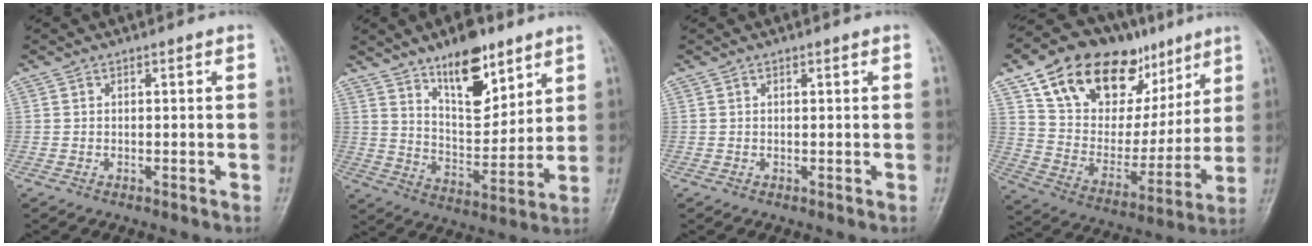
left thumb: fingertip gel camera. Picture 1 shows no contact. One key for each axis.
{"total": 13.8, "fx": 8.8, "fy": 6.0, "fz": 8.7, "tx": -0.102, "ty": -0.062, "tz": 0.152}
{"total": 0.7, "fx": 0.3, "fy": 0.2, "fz": 0.6, "tx": -0.011, "ty": 0.002, "tz": 0.004}
{"total": 26.1, "fx": 14.1, "fy": 15.3, "fz": 15.8, "tx": -0.215, "ty": -0.017, "tz": 0.248}